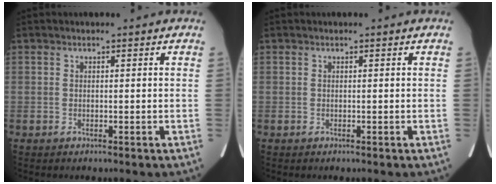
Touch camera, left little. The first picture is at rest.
{"total": 0.0}